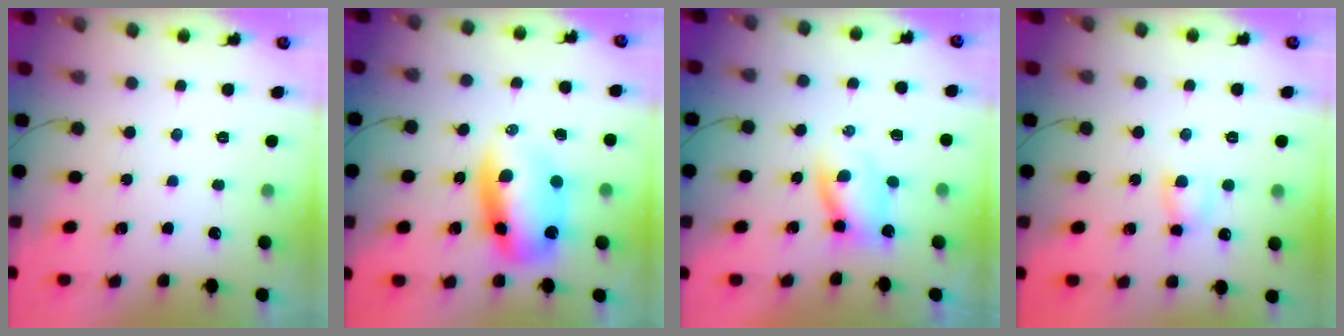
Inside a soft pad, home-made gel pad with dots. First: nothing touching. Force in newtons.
{"total": 11.1, "press": 10.7, "slide": 3.0}
{"total": 2.8, "press": 2.7, "slide": 0.7}
{"total": 4.3, "press": 4.3, "slide": 0.7}